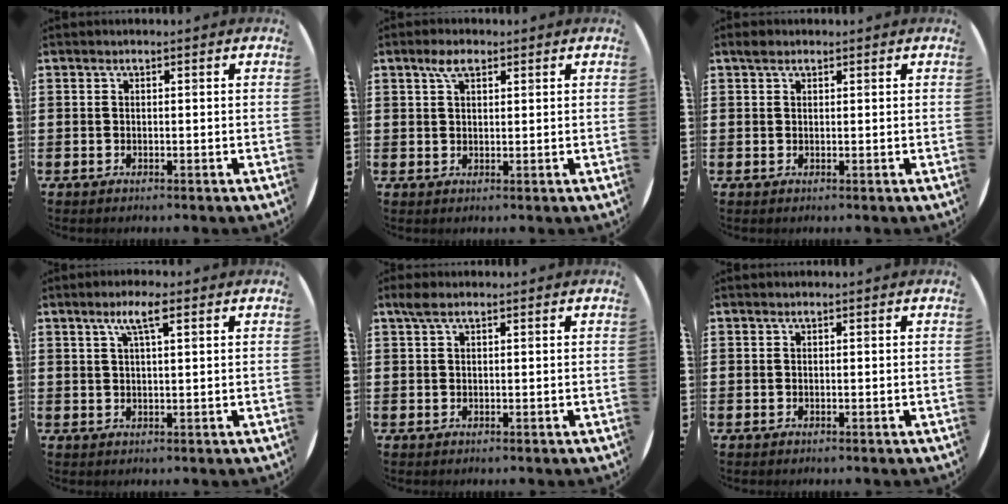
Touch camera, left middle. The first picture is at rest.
{"total": 3.1, "force": [2.0, 1.3, 2.0], "torque": [-0.034, 0.006, 0.034]}
{"total": 0.9, "force": [0.7, 0.5, 0.3], "torque": [0.003, 0.002, 0.011]}
{"total": 4.0, "force": [2.3, 0.8, 3.2], "torque": [-0.059, 0.008, 0.034]}
{"total": 1.4, "force": [0.9, 0.5, 0.9], "torque": [-0.018, 0.006, 0.016]}
{"total": 0.0}